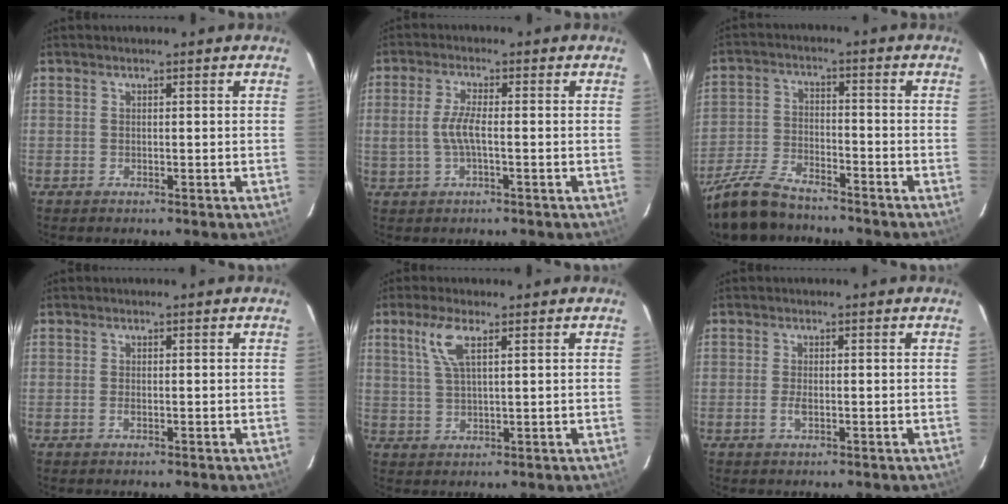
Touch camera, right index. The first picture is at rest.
{"total": 4.6, "force": [-0.6, 1.2, 4.4], "torque": [-0.089, 0.001, -0.008]}
{"total": 12.7, "force": [-10.6, 4.2, 5.7], "torque": [-0.144, -0.014, -0.201]}
{"total": 0.7, "force": [-0.2, 0.4, 0.6], "torque": [-0.012, 0.000, -0.004]}
{"total": 5.4, "force": [2.6, 1.4, 4.6], "torque": [-0.097, 0.005, 0.054]}
{"total": 1.7, "force": [-0.4, 0.7, 1.5], "torque": [-0.030, -0.001, -0.008]}